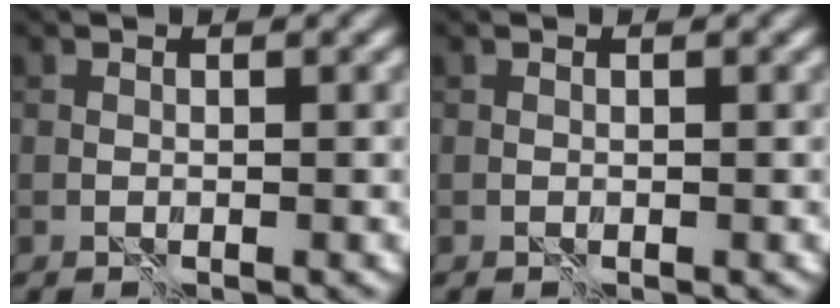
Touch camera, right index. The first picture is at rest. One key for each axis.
{"total": 0.0}